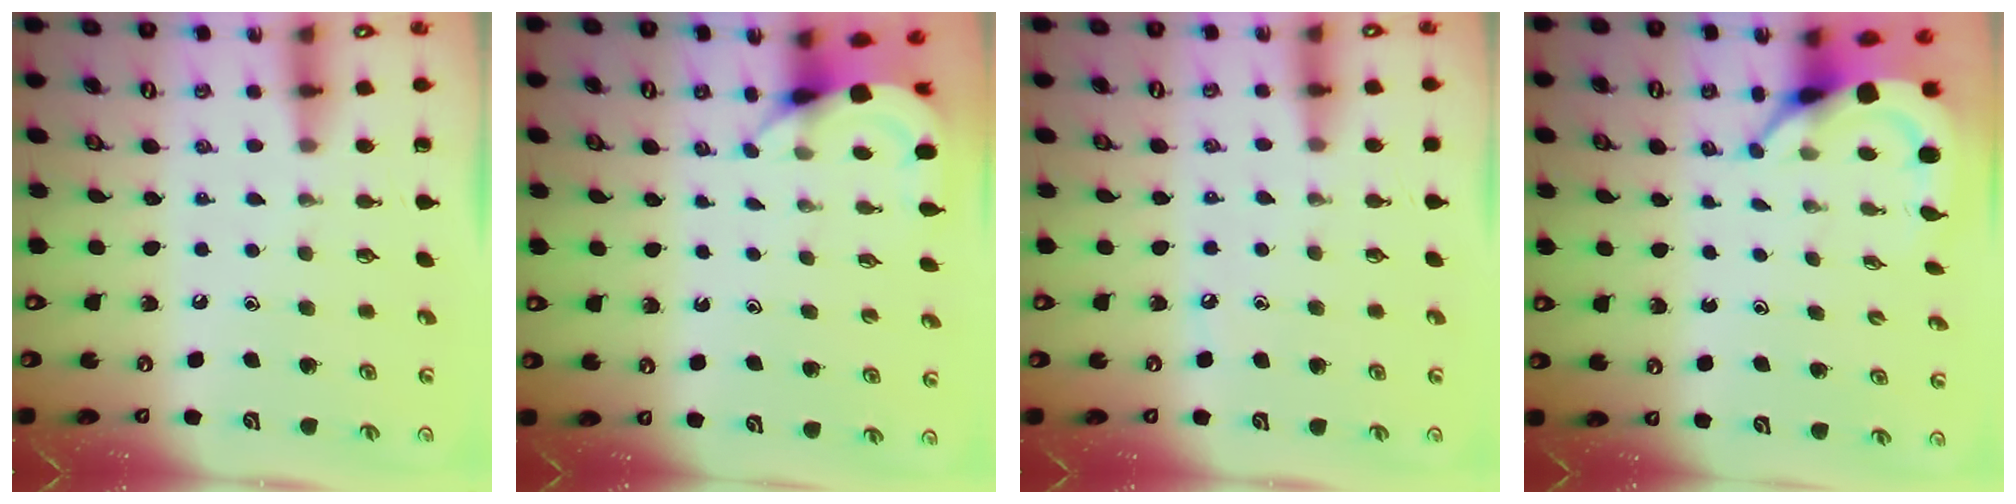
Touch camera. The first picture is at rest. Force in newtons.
{"total": 3.9, "press": 3.9, "slide": 0.3}
{"total": 2.9, "press": 2.8, "slide": 0.4}
{"total": 5.4, "press": 5.3, "slide": 0.8}